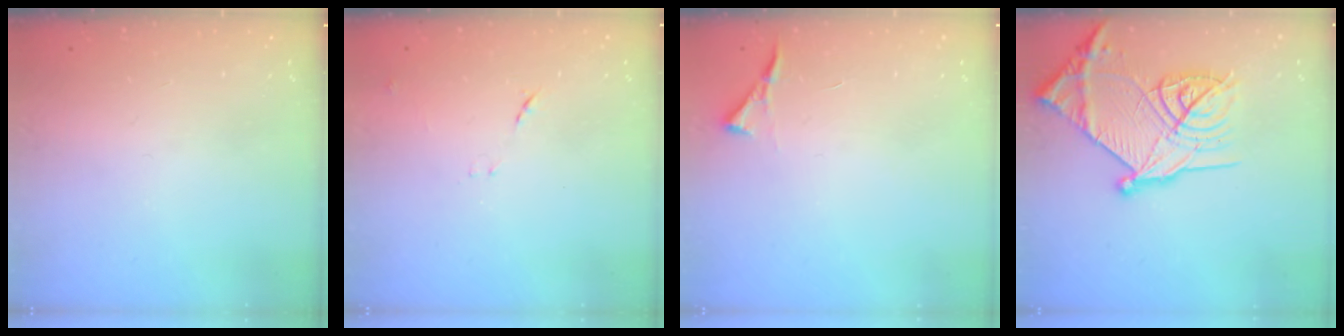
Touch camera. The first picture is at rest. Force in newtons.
{"total": 7.2, "press": 7.2, "slide": 0.6}
{"total": 3.5, "press": 3.5, "slide": 0.5}
{"total": 23.6, "press": 23.5, "slide": 2.1}